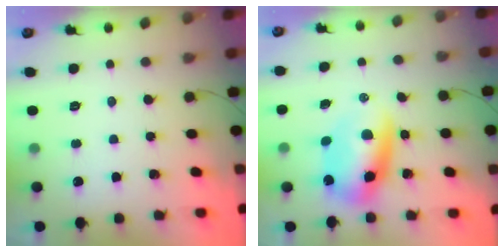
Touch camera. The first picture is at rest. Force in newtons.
{"total": 9.4, "press": 9.0, "slide": 2.6}